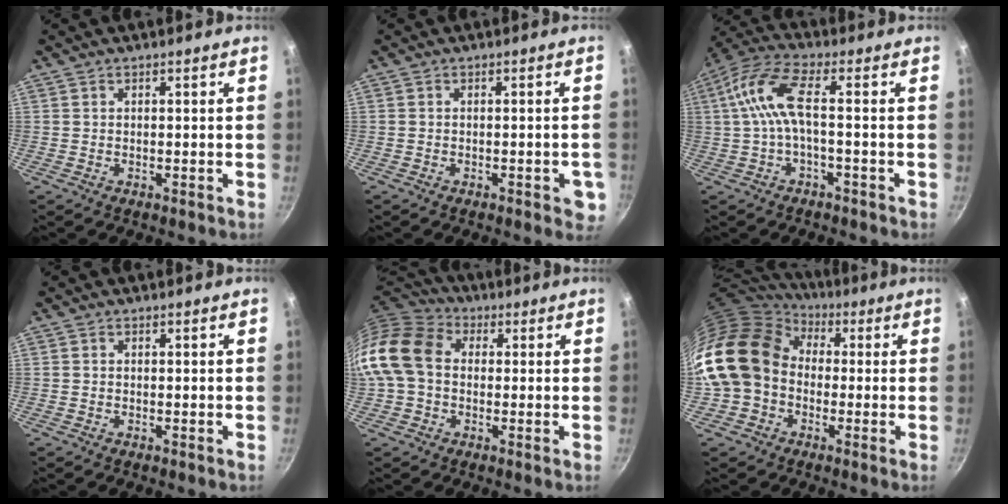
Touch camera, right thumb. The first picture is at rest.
{"total": 3.9, "force": [-1.5, 1.7, 3.2], "torque": [-0.026, 0.005, -0.017]}
{"total": 9.2, "force": [-0.8, 3.0, 8.6], "torque": [-0.198, 0.027, -0.024]}
{"total": 0.0}
{"total": 14.0, "force": [0.6, 10.6, 9.1], "torque": [-0.160, 0.028, -0.007]}
{"total": 17.3, "force": [0.7, 14.2, 9.9], "torque": [-0.179, 0.039, -0.001]}